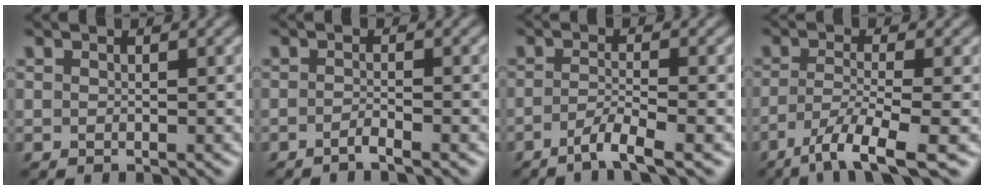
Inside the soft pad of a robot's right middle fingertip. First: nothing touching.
{"total": 1.2, "force": [-0.8, 0.2, 0.9], "torque": [-0.014, 0.001, -0.021]}
{"total": 3.0, "force": [-1.9, 0.4, 2.4], "torque": [-0.040, -0.001, -0.046]}
{"total": 5.8, "force": [-3.5, 0.9, 4.5], "torque": [-0.077, -0.008, -0.070]}